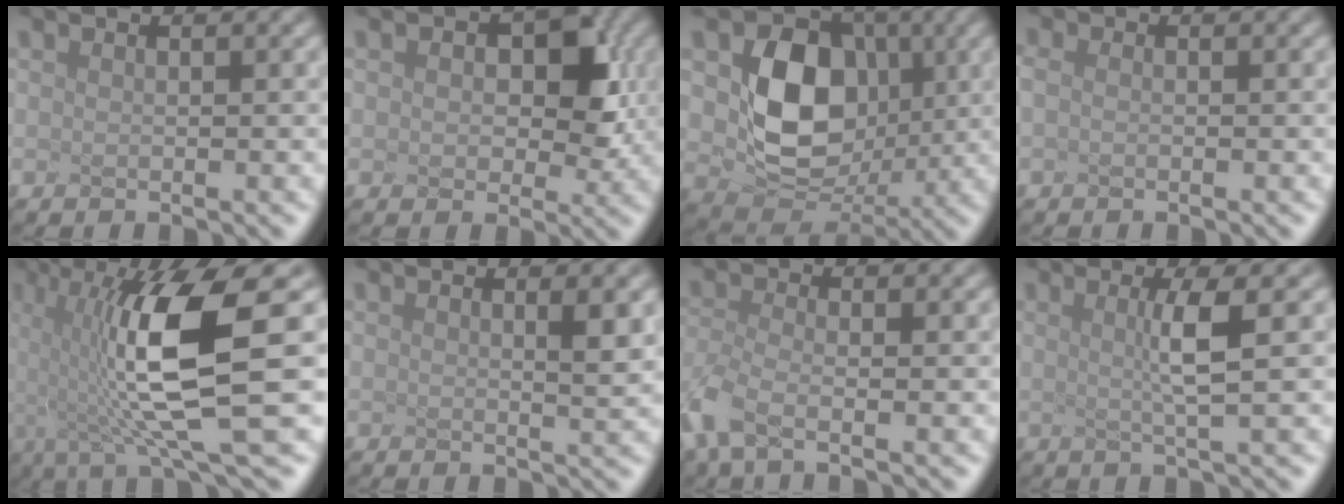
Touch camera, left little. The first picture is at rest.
{"total": 3.2, "force": [-0.2, 2.0, 2.4], "torque": [-0.069, -0.009, 0.033]}
{"total": 7.0, "force": [-0.6, 5.5, 4.2], "torque": [-0.112, -0.020, 0.037]}
{"total": 0.6, "force": [-0.6, -0.1, 0.0], "torque": [-0.016, 0.002, 0.002]}
{"total": 9.7, "force": [-1.5, 1.6, 9.4], "torque": [-0.194, -0.013, 0.013]}
{"total": 1.1, "force": [-0.1, -0.3, 1.0], "torque": [-0.030, 0.000, 0.025]}
{"total": 3.5, "force": [-3.0, -0.2, 1.8], "torque": [-0.078, -0.018, -0.028]}
{"total": 2.4, "force": [-0.9, -0.9, 2.1], "torque": [-0.072, -0.003, 0.024]}